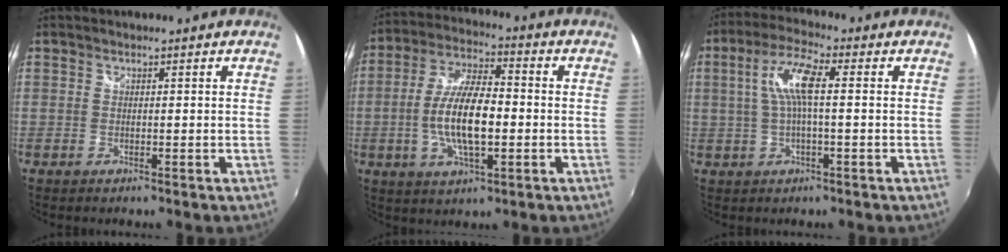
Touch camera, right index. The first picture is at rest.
{"total": 12.4, "force": [-2.0, 4.4, 11.5], "torque": [-0.231, 0.004, -0.037]}
{"total": 7.7, "force": [0.8, 1.6, 7.5], "torque": [-0.148, 0.010, 0.017]}